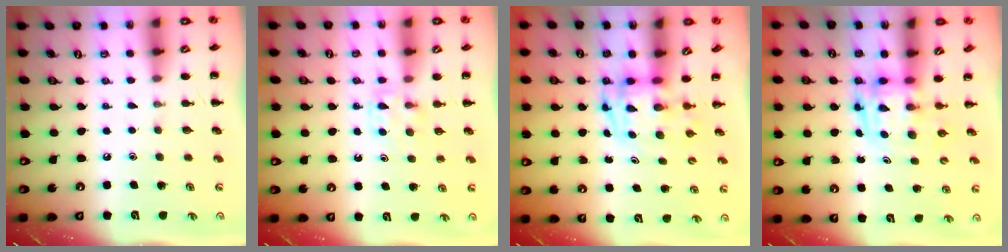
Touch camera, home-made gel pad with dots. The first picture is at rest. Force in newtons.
{"total": 4.2, "press": 4.0, "slide": 1.3}
{"total": 3.3, "press": 3.2, "slide": 0.7}
{"total": 3.9, "press": 3.9, "slide": 0.7}